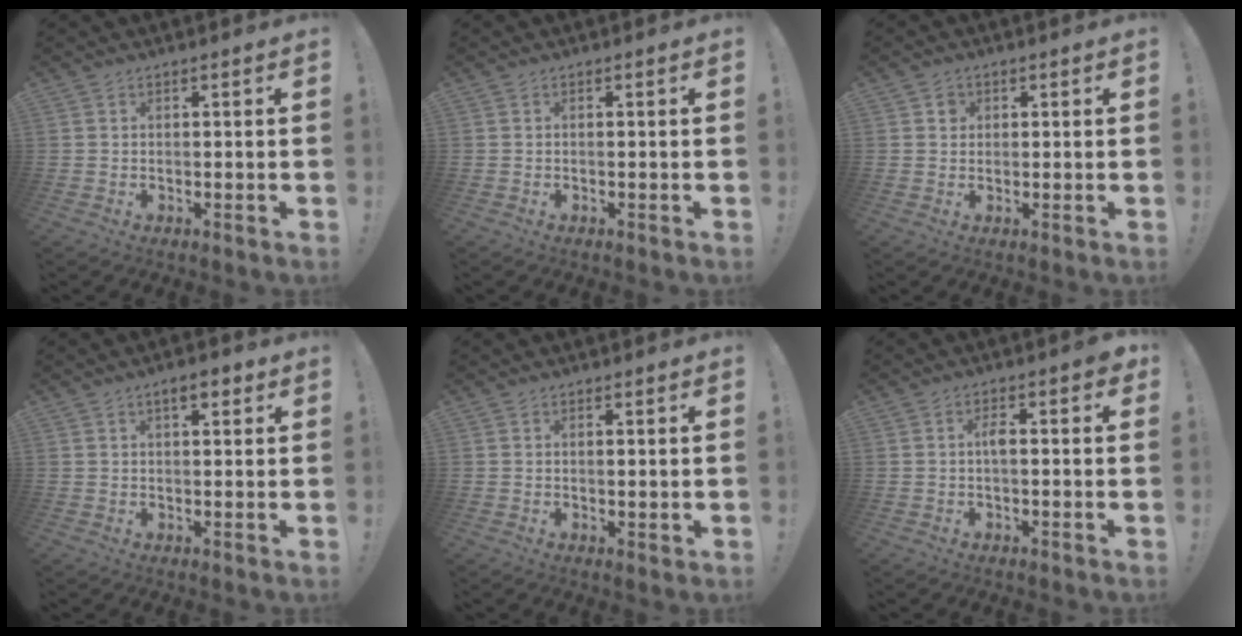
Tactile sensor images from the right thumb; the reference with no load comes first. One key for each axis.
{"total": 0.0}
{"total": 2.3, "fx": 0.7, "fy": 2.1, "fz": 0.6, "tx": -0.004, "ty": 0.000, "tz": 0.012}
{"total": 4.1, "fx": 2.1, "fy": 1.5, "fz": 3.2, "tx": -0.040, "ty": -0.004, "tz": 0.030}
{"total": 1.3, "fx": 0.9, "fy": 0.5, "fz": 0.9, "tx": -0.004, "ty": -0.005, "tz": 0.014}
{"total": 4.0, "fx": -0.1, "fy": 1.6, "fz": 3.6, "tx": -0.055, "ty": 0.006, "tz": -0.008}